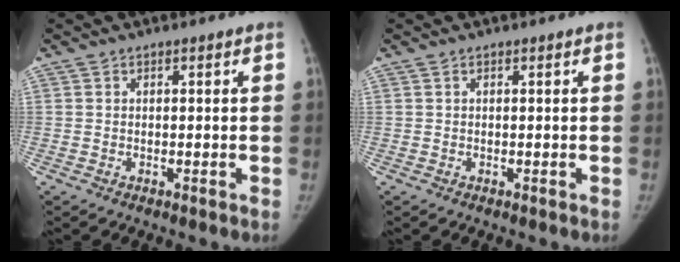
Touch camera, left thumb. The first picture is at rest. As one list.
[{"total": 0.0}]